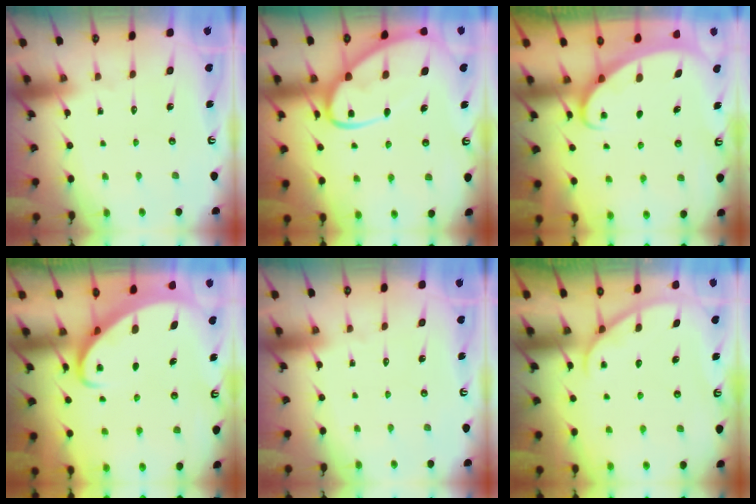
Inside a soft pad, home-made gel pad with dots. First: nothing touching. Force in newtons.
{"total": 13.3, "press": 13.3, "slide": 1.2}
{"total": 2.0, "press": 2.0, "slide": 0.1}
{"total": 2.6, "press": 2.6, "slide": 0.3}
{"total": 0.0}
{"total": 2.7, "press": 2.6, "slide": 0.3}